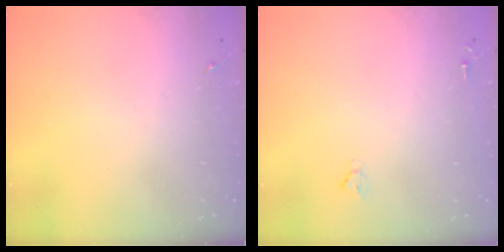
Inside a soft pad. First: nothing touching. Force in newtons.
{"total": 1.9, "press": 1.9, "slide": 0.2}